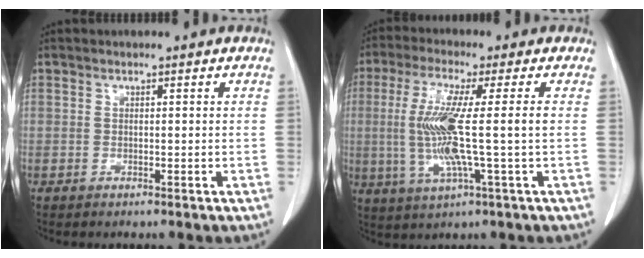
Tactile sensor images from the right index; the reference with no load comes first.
{"total": 10.7, "force": [-0.3, -0.4, 10.7], "torque": [-0.230, -0.008, -0.009]}